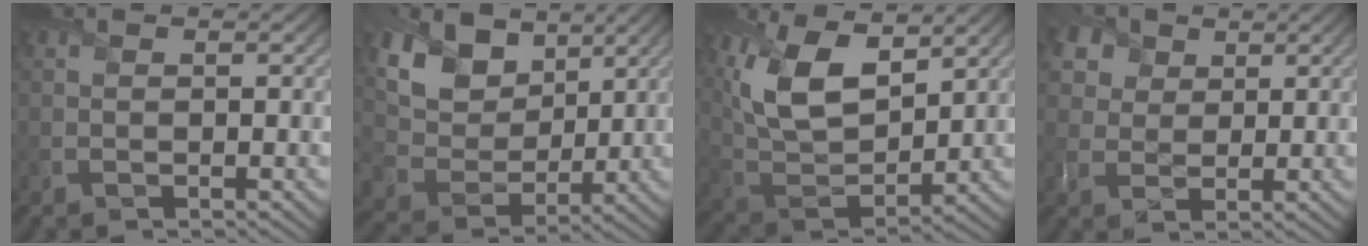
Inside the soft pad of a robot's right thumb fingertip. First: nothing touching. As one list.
[{"total": 11.3, "force": [5.8, 7.9, 5.7], "torque": [-0.152, 0.005, 0.104]}, {"total": 13.1, "force": [6.0, 6.6, 9.6], "torque": [-0.225, 0.000, 0.117]}, {"total": 7.3, "force": [4.0, 5.1, 3.2], "torque": [-0.113, 0.015, 0.065]}]